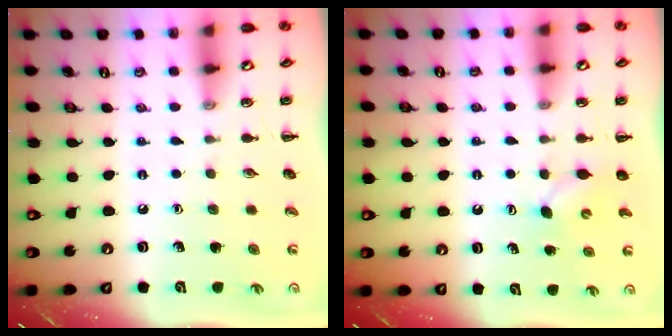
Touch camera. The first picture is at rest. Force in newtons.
{"total": 3.5, "press": 3.4, "slide": 0.8}